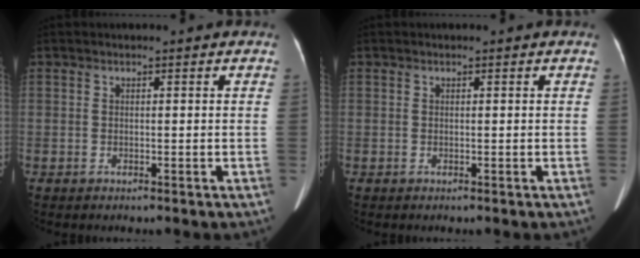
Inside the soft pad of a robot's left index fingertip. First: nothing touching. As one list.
[{"total": 0.0}]